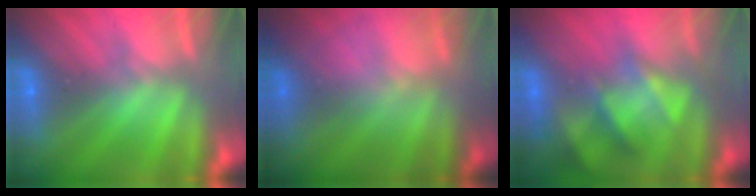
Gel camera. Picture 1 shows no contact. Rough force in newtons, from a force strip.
{"total": 6.8}
{"total": 4.8}